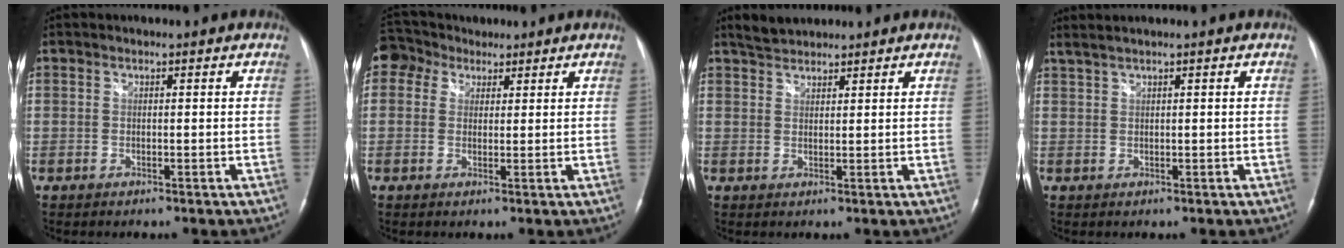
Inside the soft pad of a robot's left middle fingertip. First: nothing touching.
{"total": 5.5, "force": [3.3, 4.2, 1.1], "torque": [-0.035, 0.036, 0.064]}
{"total": 3.0, "force": [2.9, 0.9, 0.4], "torque": [-0.014, 0.015, 0.051]}
{"total": 2.0, "force": [1.7, -0.2, 1.1], "torque": [-0.028, 0.015, 0.039]}